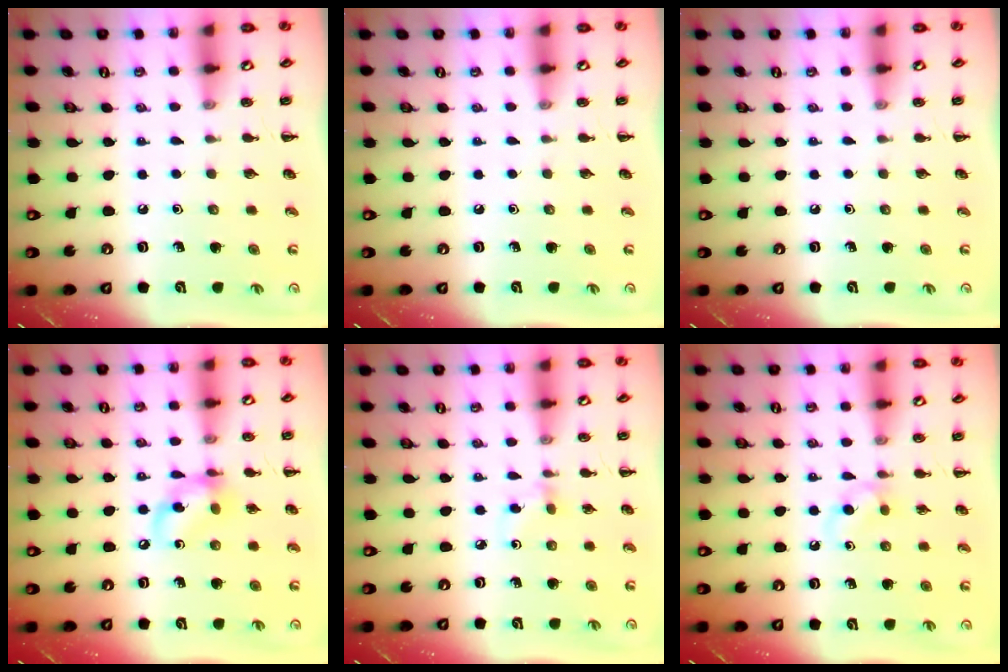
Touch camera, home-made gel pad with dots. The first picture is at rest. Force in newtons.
{"total": 0.0}
{"total": 0.0}
{"total": 10.2, "press": 10.1, "slide": 1.7}
{"total": 2.7, "press": 2.4, "slide": 1.1}
{"total": 3.9, "press": 3.8, "slide": 1.1}